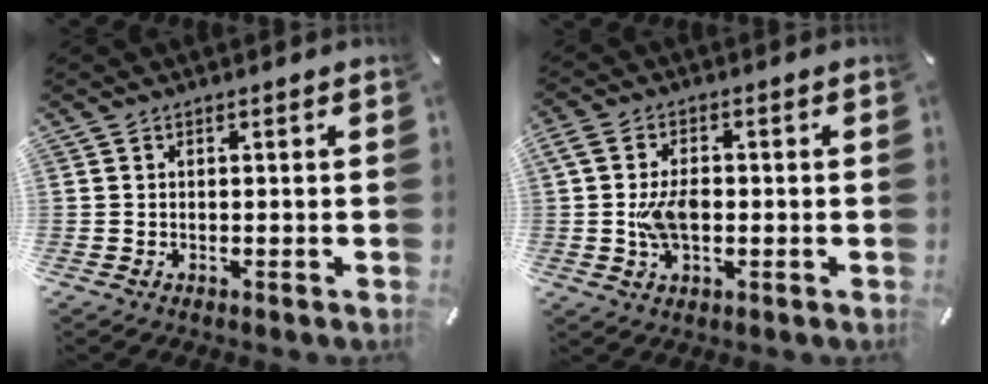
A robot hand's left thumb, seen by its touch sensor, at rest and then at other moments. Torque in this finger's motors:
{"motor_torque": [1.90, 1.78, 1.35, -0.06, 0.19]}